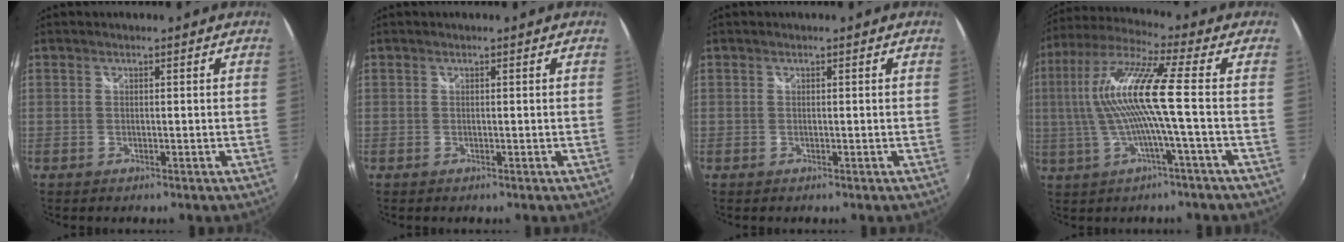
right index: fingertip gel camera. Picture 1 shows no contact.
{"total": 0.0}
{"total": 0.0}
{"total": 12.6, "force": [-0.8, -0.8, 12.6], "torque": [-0.236, 0.004, -0.013]}